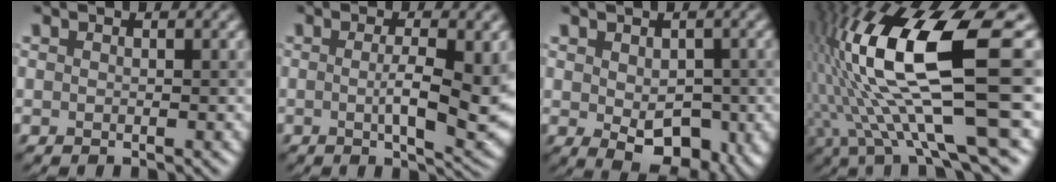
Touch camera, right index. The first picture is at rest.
{"total": 6.6, "force": [-0.2, 1.5, 6.5], "torque": [-0.105, -0.008, 0.001]}
{"total": 5.9, "force": [-0.9, 3.5, 4.6], "torque": [-0.075, -0.016, -0.005]}
{"total": 13.8, "force": [0.8, 3.4, 13.4], "torque": [-0.254, 0.007, 0.017]}